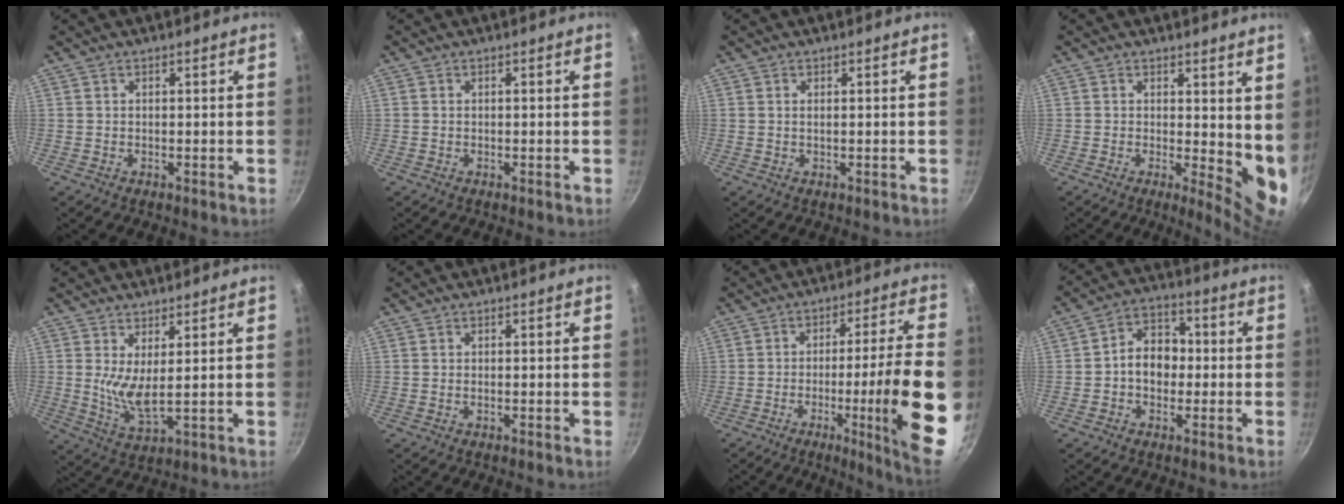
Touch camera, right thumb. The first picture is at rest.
{"total": 0.0}
{"total": 0.7, "force": [0.2, 0.3, 0.6], "torque": [-0.013, 0.000, 0.002]}
{"total": 7.3, "force": [1.2, 3.0, 6.5], "torque": [-0.072, -0.025, 0.017]}
{"total": 6.3, "force": [2.3, 1.8, 5.6], "torque": [-0.107, -0.039, 0.043]}
{"total": 0.0}
{"total": 18.1, "force": [-4.7, 0.8, 17.4], "torque": [-0.244, 0.021, -0.063]}
{"total": 8.8, "force": [-0.6, 6.8, 5.5], "torque": [-0.043, 0.028, -0.022]}